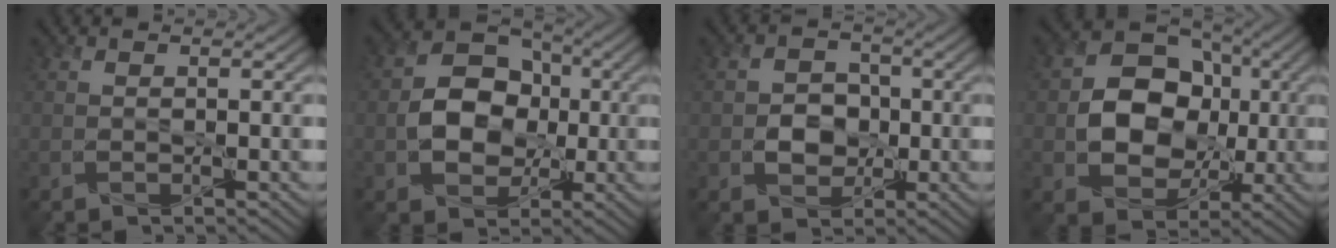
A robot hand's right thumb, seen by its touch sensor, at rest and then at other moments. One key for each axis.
{"total": 8.3, "fx": -0.6, "fy": 6.6, "fz": 5.0, "tx": -0.097, "ty": 0.004, "tz": -0.024}
{"total": 3.9, "fx": -0.7, "fy": 3.3, "fz": 2.0, "tx": -0.028, "ty": -0.002, "tz": -0.020}
{"total": 10.6, "fx": -0.1, "fy": 8.4, "fz": 6.4, "tx": -0.117, "ty": 0.003, "tz": -0.013}